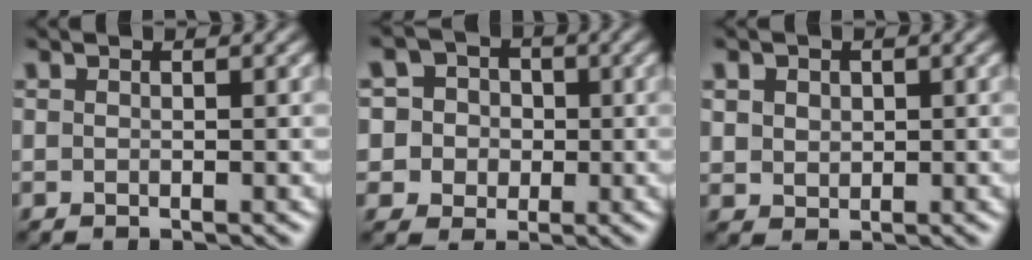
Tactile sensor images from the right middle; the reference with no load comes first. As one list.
[{"total": 6.6, "force": [1.3, 6.1, 2.0], "torque": [-0.035, 0.037, -0.001]}, {"total": 2.5, "force": [1.1, 2.0, 1.1], "torque": [-0.034, 0.007, 0.027]}]